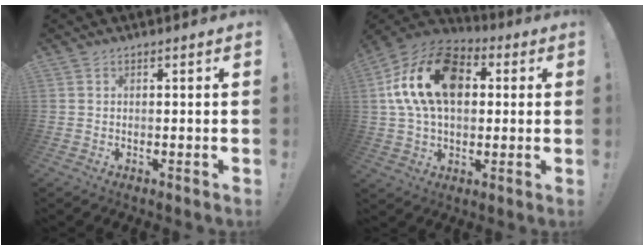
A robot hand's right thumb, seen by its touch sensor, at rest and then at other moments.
{"total": 20.8, "force": [5.0, 13.5, 15.0], "torque": [-0.264, 0.001, 0.093]}